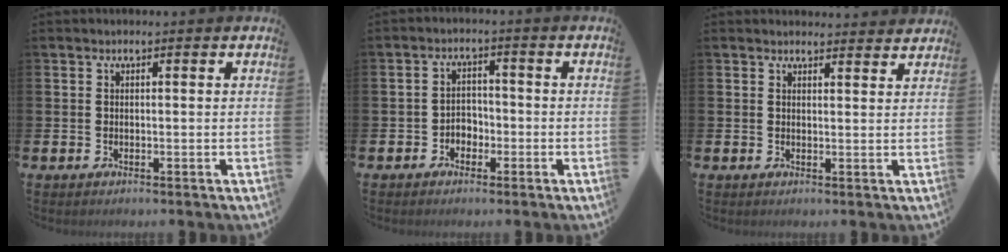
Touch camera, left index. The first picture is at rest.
{"total": 2.5, "force": [-1.7, 1.8, 0.5], "torque": [-0.018, 0.009, -0.038]}
{"total": 2.2, "force": [2.2, 0.4, -0.1], "torque": [0.012, -0.016, 0.037]}